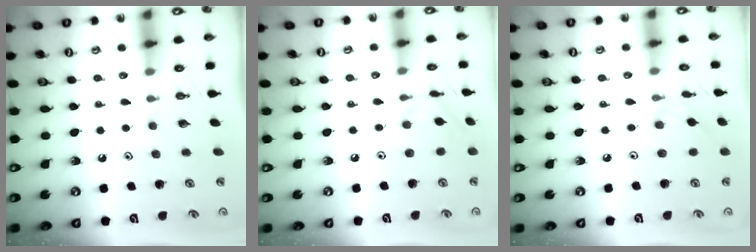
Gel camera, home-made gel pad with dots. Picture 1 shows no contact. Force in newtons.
{"total": 2.1, "press": 2.1, "slide": 0.3}
{"total": 2.1, "press": 2.1, "slide": 0.4}